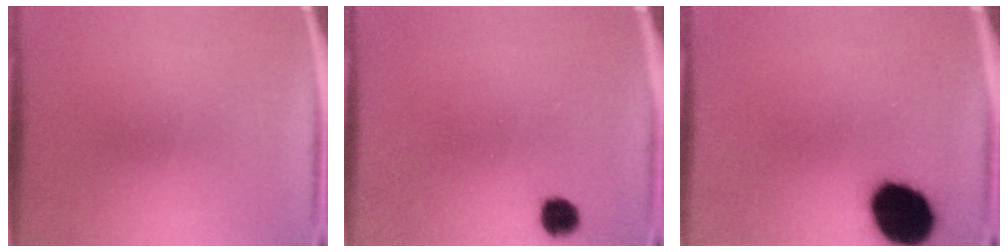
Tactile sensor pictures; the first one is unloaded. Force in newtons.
{"total": 3.6}
{"total": 16.7}